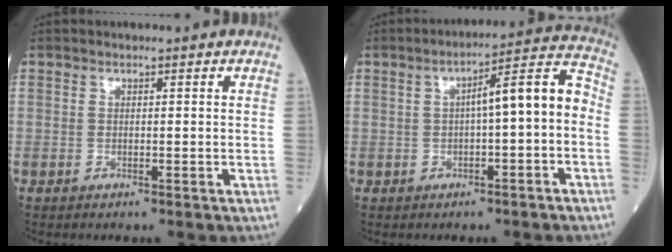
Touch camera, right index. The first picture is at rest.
{"total": 8.3, "force": [-0.6, 1.2, 8.2], "torque": [-0.113, 0.034, -0.009]}